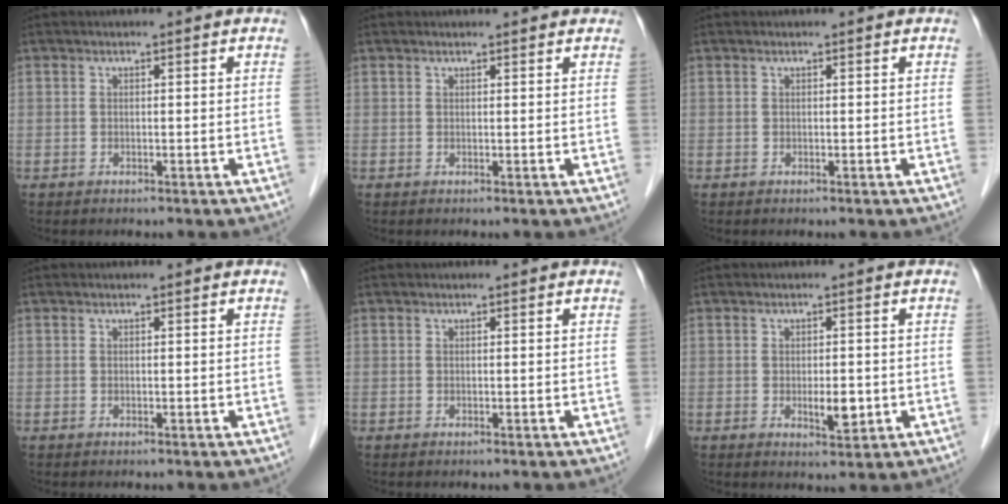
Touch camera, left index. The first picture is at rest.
{"total": 2.7, "force": [2.6, 0.6, 0.6], "torque": [-0.011, 0.017, 0.026]}
{"total": 0.0}
{"total": 0.0}
{"total": 0.0}
{"total": 3.1, "force": [-0.5, 1.2, 2.8], "torque": [-0.044, -0.004, -0.003]}